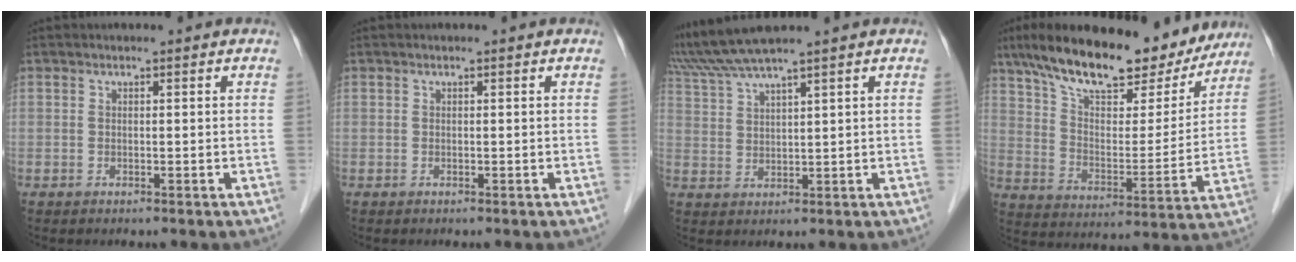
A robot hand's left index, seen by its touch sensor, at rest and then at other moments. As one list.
[{"total": 0.0}, {"total": 7.2, "force": [6.3, -1.8, 2.9], "torque": [-0.069, 0.015, 0.129]}, {"total": 23.4, "force": [18.6, 7.1, 12.3], "torque": [-0.201, 0.015, 0.279]}]